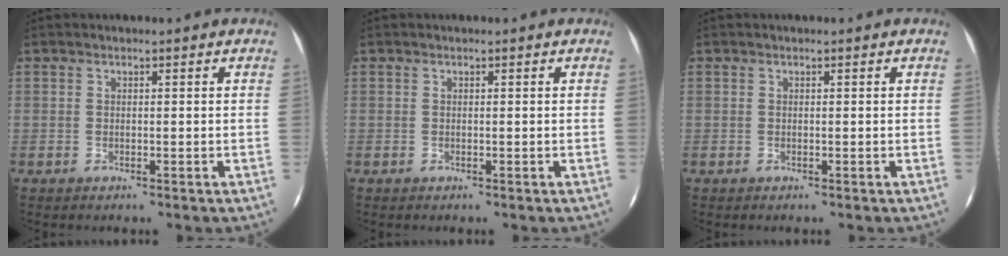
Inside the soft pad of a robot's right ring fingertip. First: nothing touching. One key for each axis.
{"total": 0.0}
{"total": 0.0}